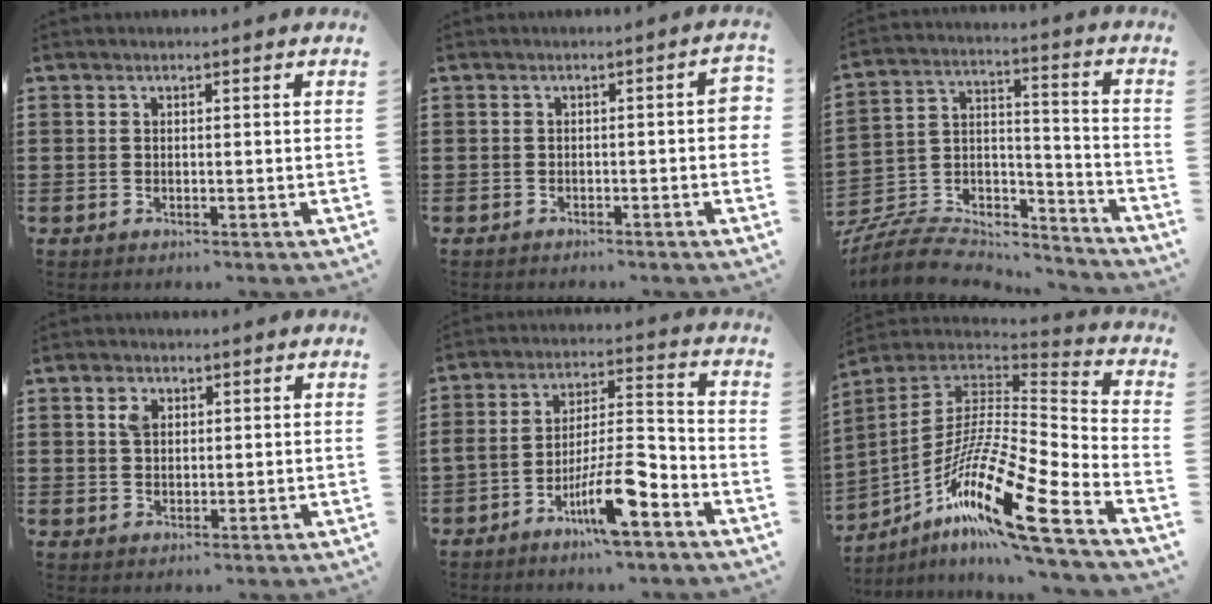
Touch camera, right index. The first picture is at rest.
{"total": 3.1, "force": [-1.0, 0.6, 2.9], "torque": [-0.037, -0.001, -0.020]}
{"total": 9.0, "force": [-8.3, 2.6, 2.2], "torque": [-0.055, 0.008, -0.168]}
{"total": 2.5, "force": [1.1, 1.8, 1.4], "torque": [-0.034, 0.007, 0.019]}
{"total": 10.8, "force": [-6.4, 2.5, 8.3], "torque": [-0.151, 0.012, -0.117]}
{"total": 17.6, "force": [-11.1, 2.2, 13.5], "torque": [-0.262, 0.002, -0.207]}